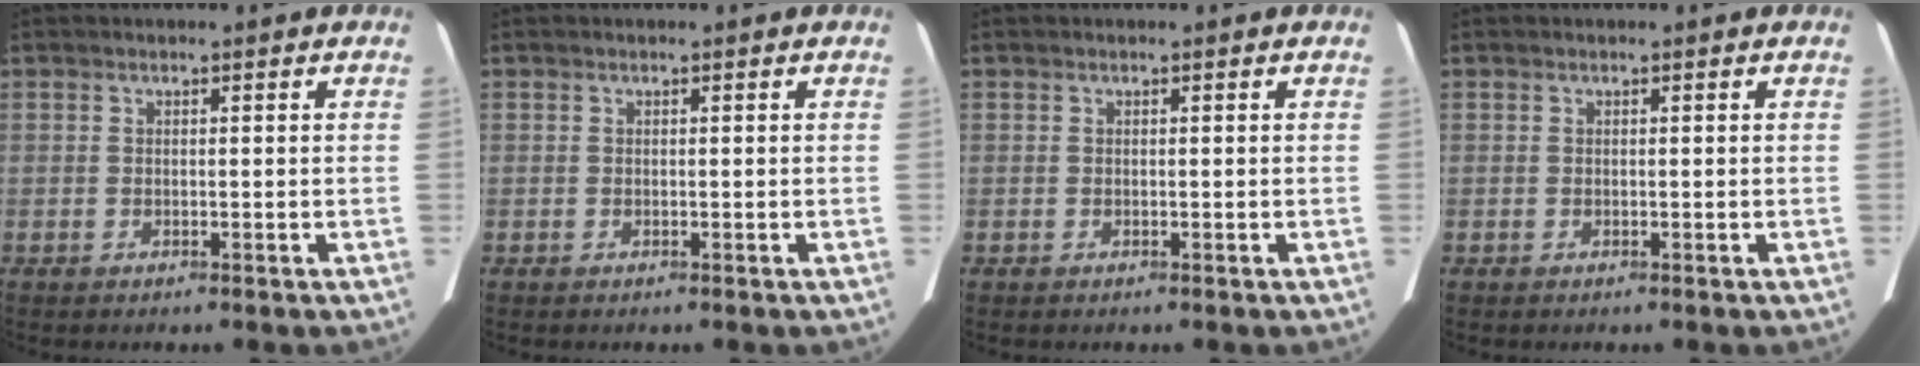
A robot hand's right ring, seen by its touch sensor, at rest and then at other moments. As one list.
[{"total": 0.0}, {"total": 0.0}, {"total": 0.0}]